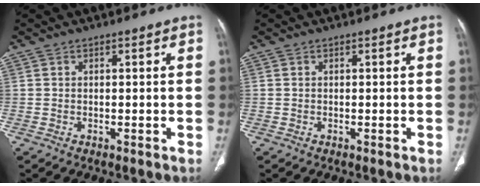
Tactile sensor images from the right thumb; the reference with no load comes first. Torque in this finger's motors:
{"motor_torque": [-0.30, 0.08, -0.21, 0.09, -0.02]}